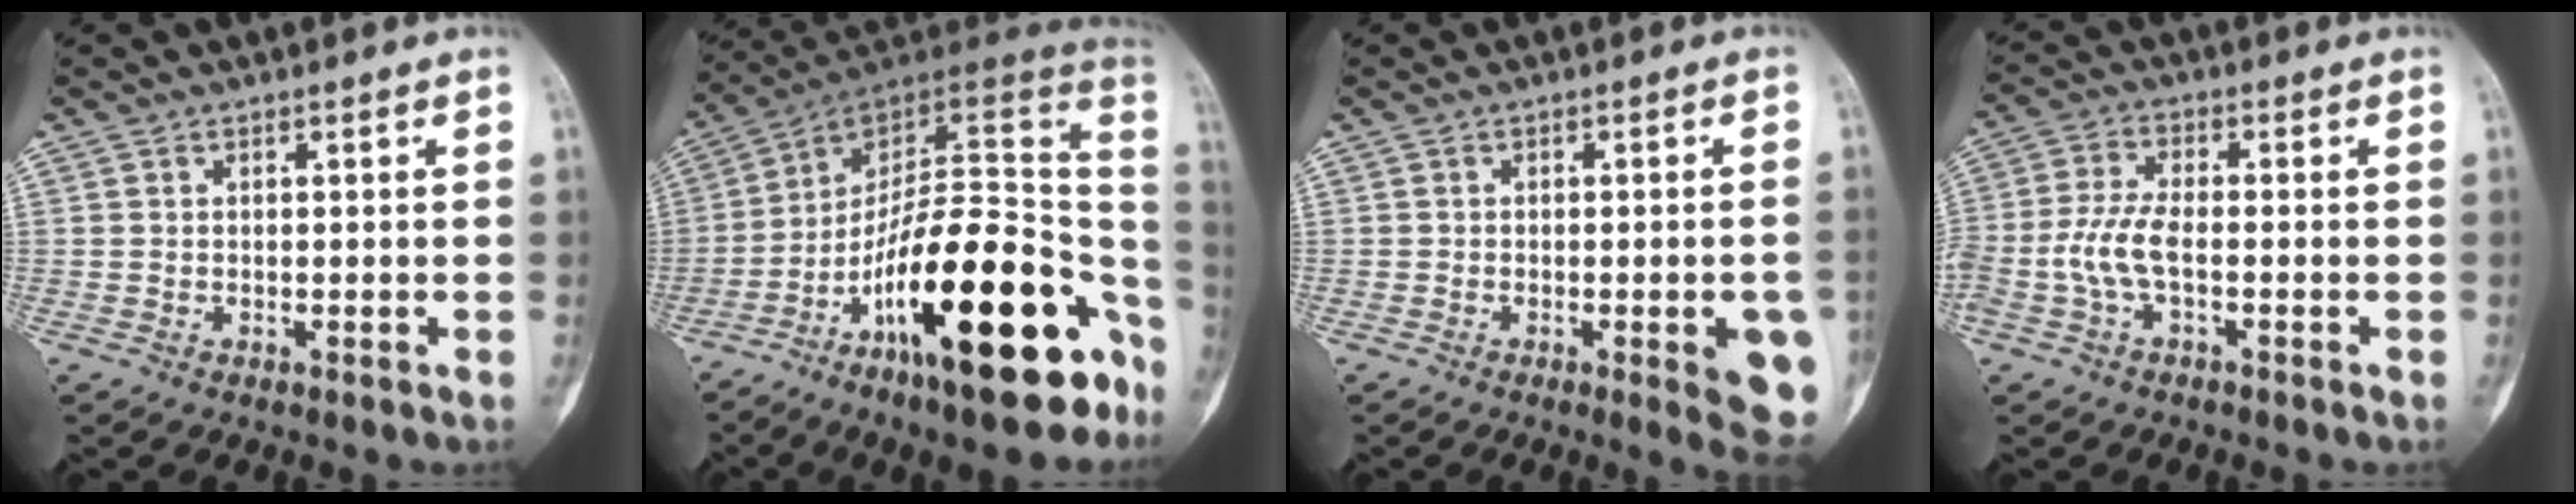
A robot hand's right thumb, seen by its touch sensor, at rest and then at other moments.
{"total": 28.2, "force": [-11.9, 9.4, 23.7], "torque": [-0.293, 0.077, -0.187]}
{"total": 8.9, "force": [-2.7, 2.4, 8.1], "torque": [-0.078, -0.001, -0.027]}
{"total": 6.4, "force": [-1.6, 2.7, 5.6], "torque": [-0.139, 0.017, -0.036]}